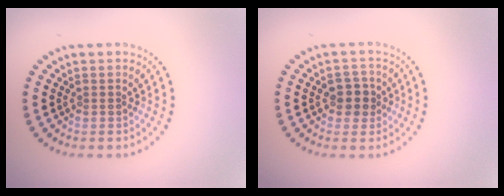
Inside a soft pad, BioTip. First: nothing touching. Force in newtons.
{"total": 2.6, "press": 2.5, "slide": 0.7}